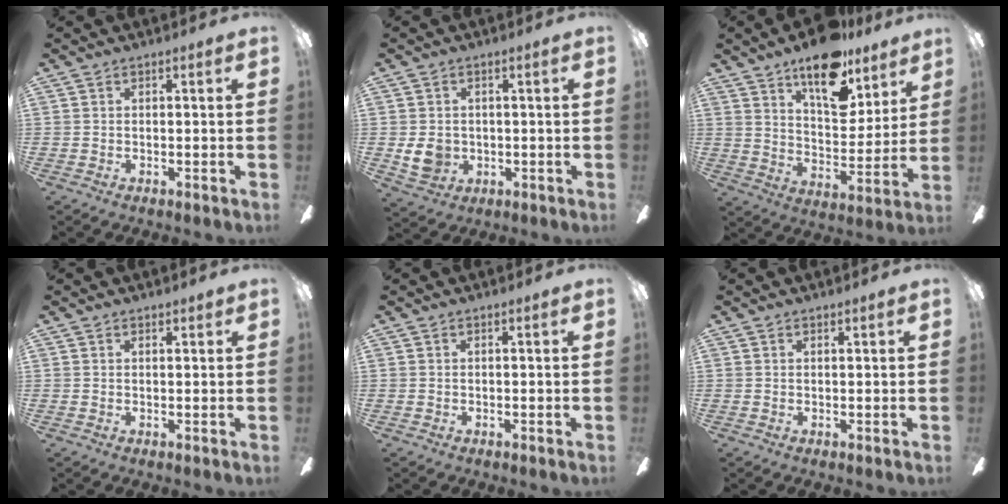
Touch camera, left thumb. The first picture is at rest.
{"total": 6.1, "force": [-0.1, 5.4, 2.8], "torque": [-0.061, 0.003, -0.002]}
{"total": 17.4, "force": [12.6, 7.8, 9.2], "torque": [-0.136, -0.076, 0.218]}
{"total": 1.1, "force": [0.9, 0.4, 0.2], "torque": [0.003, -0.003, 0.016]}
{"total": 0.0}
{"total": 0.6, "force": [0.6, 0.2, 0.1], "torque": [0.004, -0.003, 0.009]}